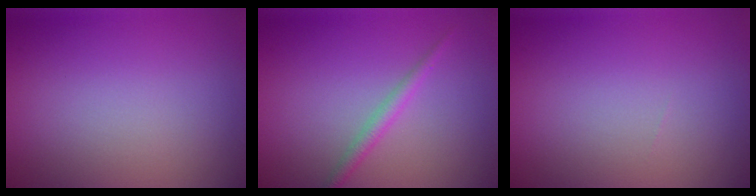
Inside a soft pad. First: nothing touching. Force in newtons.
{"total": 1.6, "press": 1.6, "slide": 0.0}
{"total": 0.0}